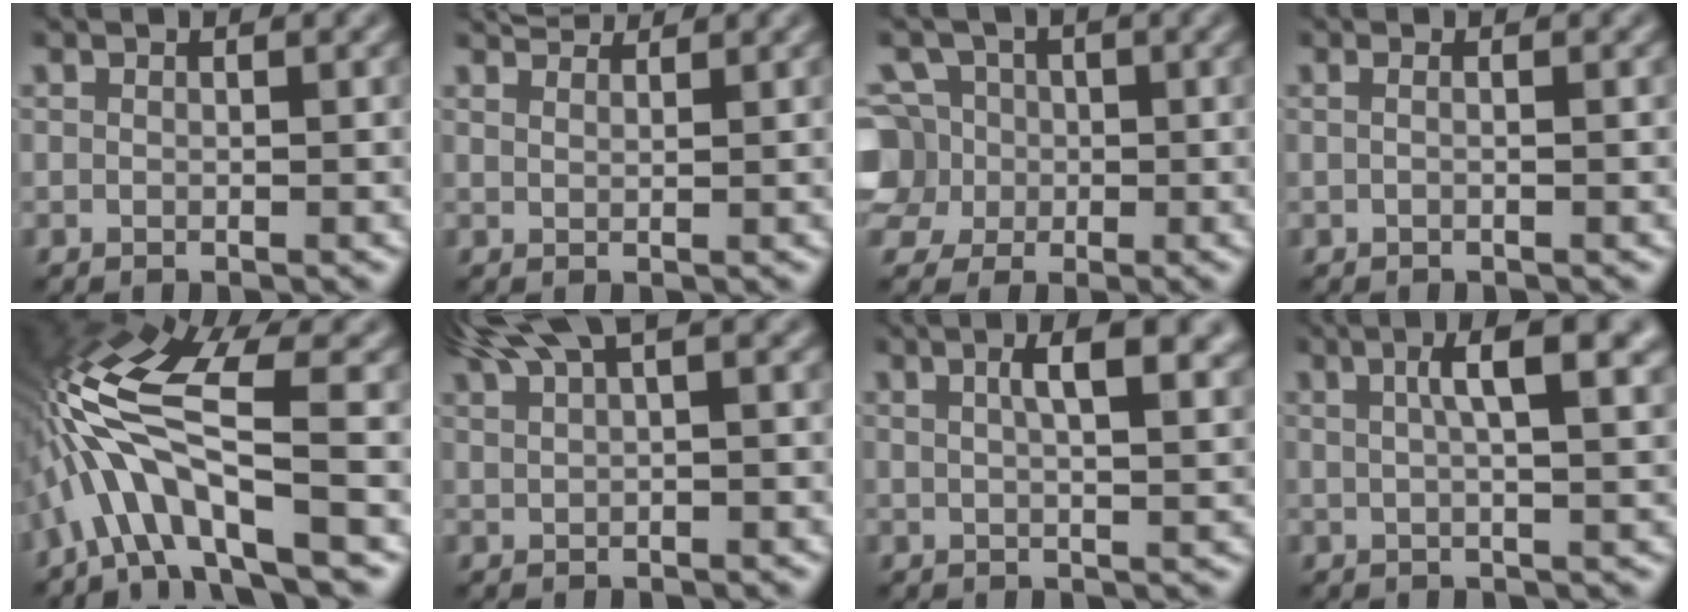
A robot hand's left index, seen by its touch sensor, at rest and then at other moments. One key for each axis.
{"total": 2.7, "fx": 2.5, "fy": 0.6, "fz": 0.8, "tx": -0.008, "ty": 0.001, "tz": 0.030}
{"total": 7.4, "fx": -0.5, "fy": 6.8, "fz": 3.0, "tx": -0.066, "ty": 0.031, "tz": -0.044}
{"total": 1.2, "fx": 0.1, "fy": 0.6, "fz": 1.0, "tx": -0.004, "ty": -0.009, "tz": -0.010}
{"total": 9.3, "fx": -2.6, "fy": 2.7, "fz": 8.5, "tx": -0.175, "ty": 0.022, "tz": -0.059}
{"total": 4.5, "fx": 2.9, "fy": 1.0, "fz": 3.3, "tx": -0.057, "ty": 0.014, "tz": 0.051}
{"total": 6.4, "fx": 2.4, "fy": 2.5, "fz": 5.4, "tx": -0.046, "ty": 0.022, "tz": 0.023}
{"total": 5.6, "fx": 1.8, "fy": 1.5, "fz": 5.1, "tx": -0.067, "ty": 0.011, "tz": 0.023}